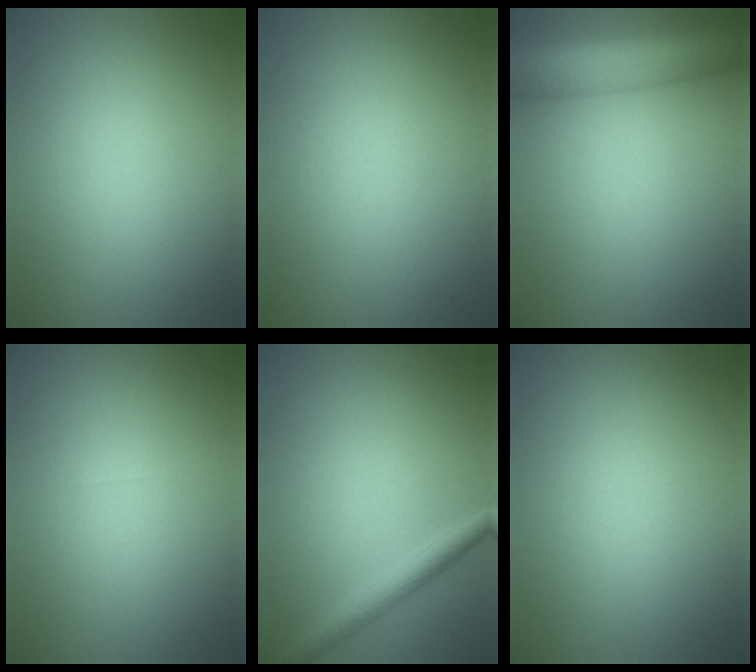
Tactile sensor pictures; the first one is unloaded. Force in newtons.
{"total": 0.0}
{"total": 7.9, "press": 7.9, "slide": 0.4}
{"total": 0.0}
{"total": 2.7, "press": 2.7, "slide": 0.1}
{"total": 0.0}